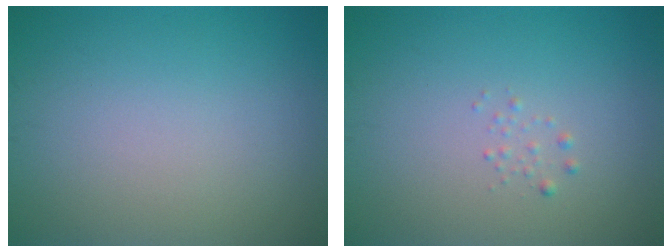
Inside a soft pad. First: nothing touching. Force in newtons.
{"total": 0.6, "press": 0.6, "slide": 0.0}